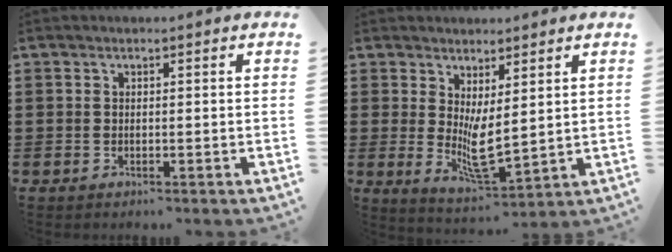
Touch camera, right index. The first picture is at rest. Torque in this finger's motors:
{"motor_torque": [0.74, -0.22, 0.22, 0.09]}